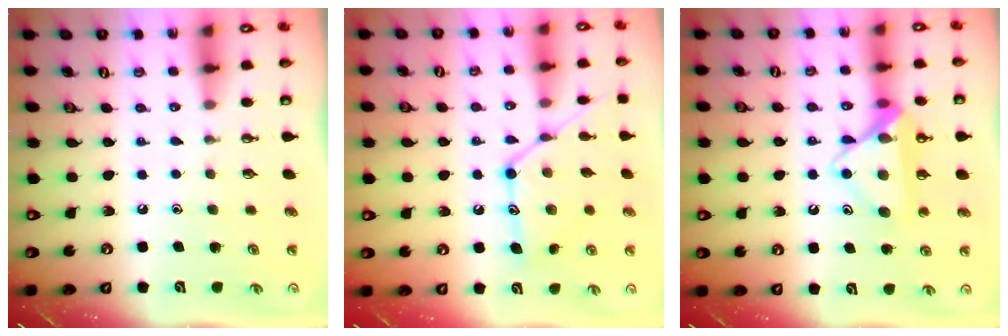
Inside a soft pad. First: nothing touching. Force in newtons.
{"total": 15.7, "press": 15.6, "slide": 1.1}
{"total": 14.5, "press": 14.5, "slide": 0.8}